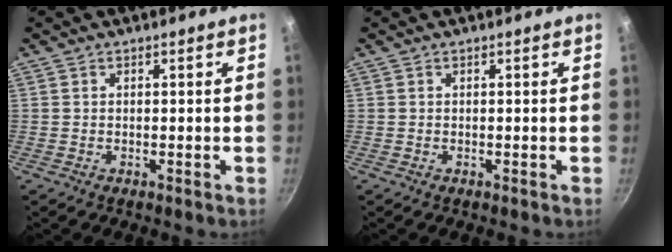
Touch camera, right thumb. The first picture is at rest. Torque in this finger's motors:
{"motor_torque": [-0.01, 0.00, 0.05, -0.05, 0.02]}